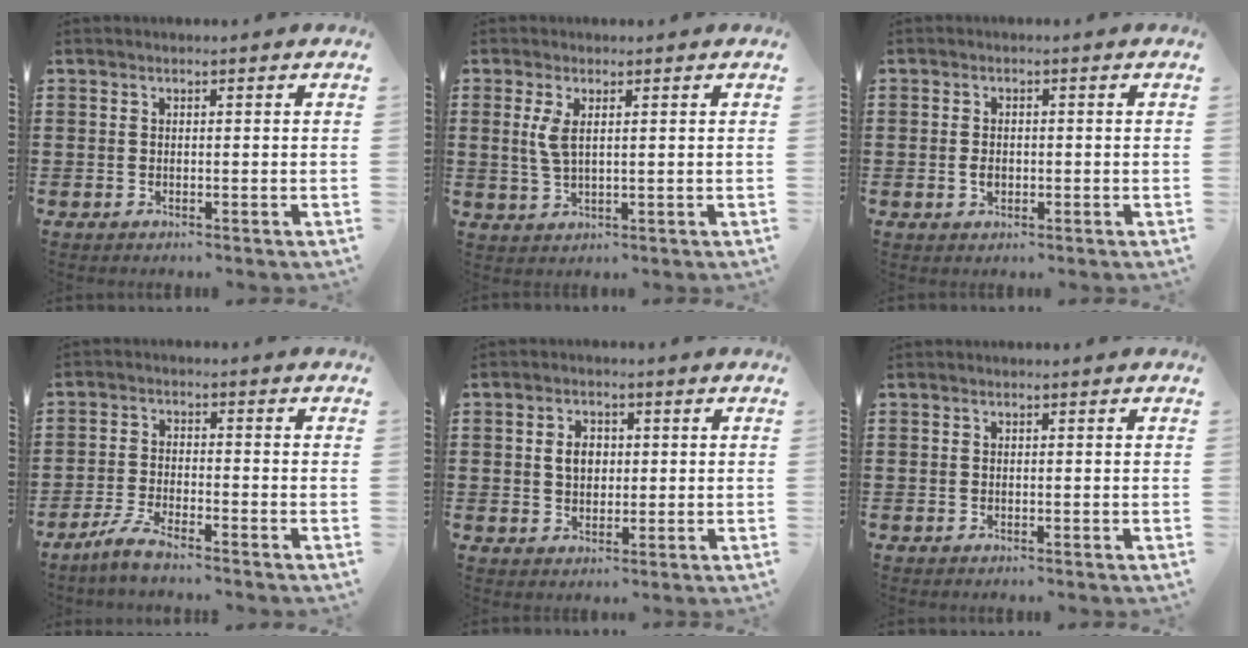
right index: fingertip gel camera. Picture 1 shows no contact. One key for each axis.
{"total": 3.4, "fx": 1.1, "fy": 1.3, "fz": 3.0, "tx": -0.070, "ty": 0.003, "tz": 0.015}
{"total": 1.7, "fx": -0.3, "fy": 1.1, "fz": 1.3, "tx": -0.026, "ty": 0.004, "tz": -0.005}
{"total": 3.7, "fx": -3.3, "fy": 0.0, "fz": 1.7, "tx": -0.053, "ty": -0.005, "tz": -0.070}
{"total": 3.5, "fx": 0.4, "fy": 2.5, "fz": 2.3, "tx": -0.045, "ty": 0.008, "tz": 0.003}
{"total": 0.0}